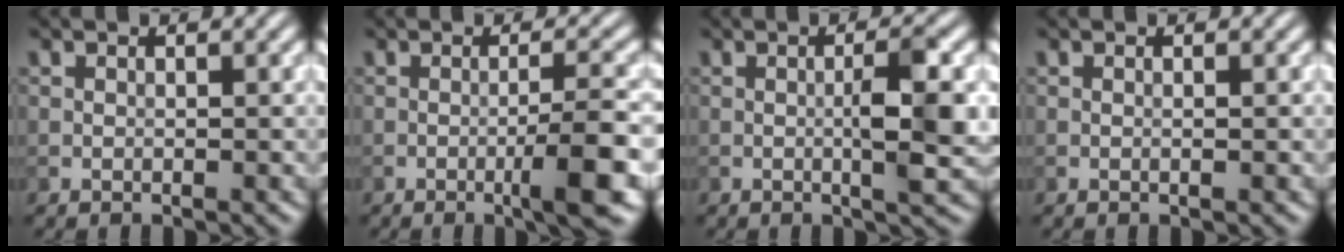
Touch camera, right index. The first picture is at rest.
{"total": 4.7, "force": [-1.2, 0.6, 4.4], "torque": [-0.063, 0.007, -0.024]}
{"total": 4.0, "force": [-0.1, 0.6, 4.0], "torque": [-0.065, 0.000, 0.000]}
{"total": 0.7, "force": [0.0, 0.1, 0.7], "torque": [-0.006, -0.005, 0.000]}